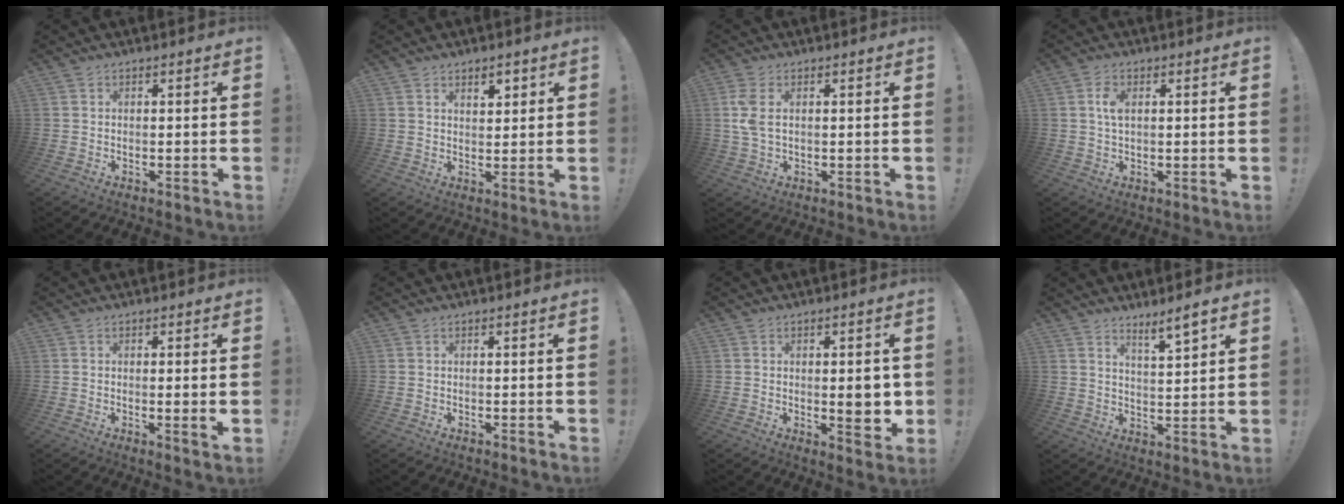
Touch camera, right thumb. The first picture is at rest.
{"total": 3.8, "force": [2.7, 2.0, 1.9], "torque": [-0.005, -0.018, 0.043]}
{"total": 5.1, "force": [1.0, 2.7, 4.2], "torque": [-0.091, 0.002, 0.017]}
{"total": 4.1, "force": [1.0, 2.1, 3.3], "torque": [-0.053, 0.000, 0.014]}
{"total": 2.1, "force": [0.3, -0.4, 2.1], "torque": [-0.021, -0.010, 0.001]}
{"total": 0.0}
{"total": 6.8, "force": [0.1, 2.0, 6.5], "torque": [-0.068, -0.014, -0.001]}
{"total": 6.2, "force": [4.9, 0.3, 3.8], "torque": [-0.043, -0.039, 0.077]}